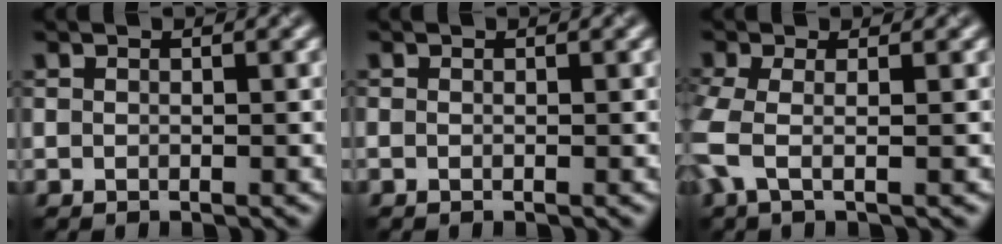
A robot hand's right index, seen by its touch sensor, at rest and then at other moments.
{"total": 0.0}
{"total": 3.3, "force": [-0.8, 1.0, 3.0], "torque": [-0.088, -0.003, -0.023]}